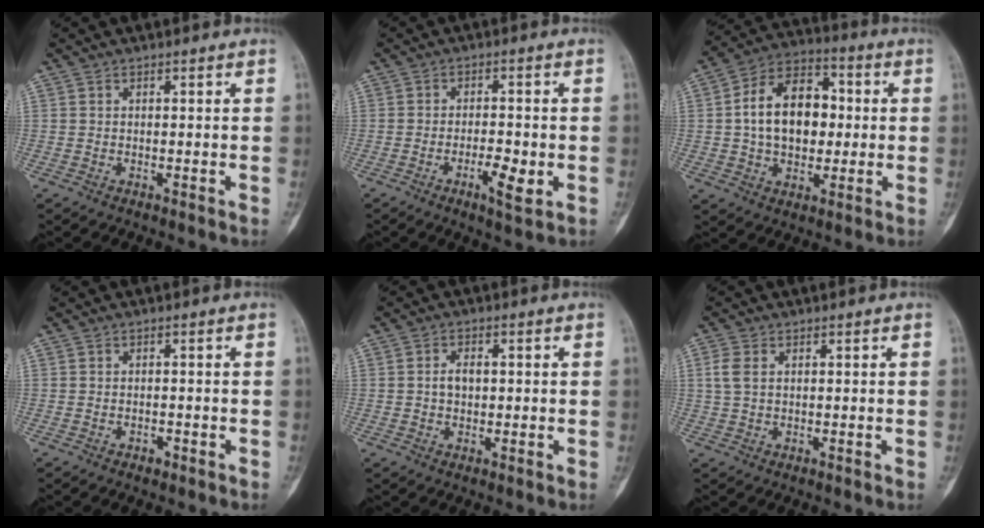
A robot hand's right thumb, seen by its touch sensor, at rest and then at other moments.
{"total": 5.3, "force": [-1.9, 1.6, 4.7], "torque": [-0.078, 0.000, -0.029]}
{"total": 15.5, "force": [0.8, 10.4, 11.4], "torque": [-0.160, 0.025, 0.007]}
{"total": 1.1, "force": [-0.7, 0.7, 0.6], "torque": [-0.008, 0.002, -0.009]}
{"total": 3.0, "force": [0.1, 2.0, 2.2], "torque": [-0.034, 0.004, 0.001]}
{"total": 3.2, "force": [0.6, 1.9, 2.4], "torque": [-0.067, 0.007, 0.012]}